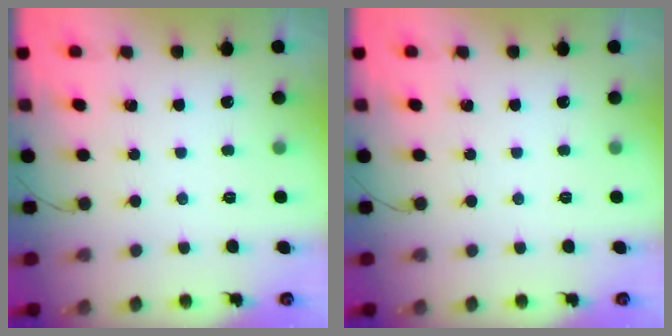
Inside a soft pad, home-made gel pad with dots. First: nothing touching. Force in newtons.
{"total": 0.0}